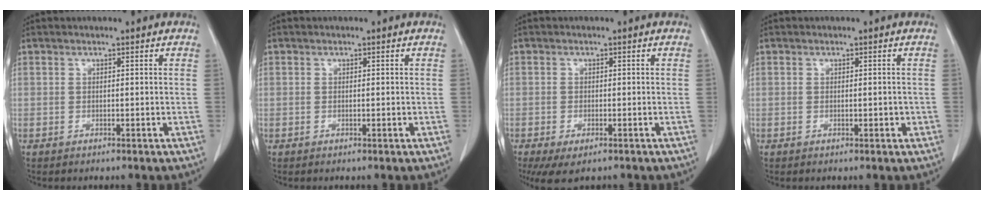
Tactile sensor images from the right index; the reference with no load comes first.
{"total": 0.0}
{"total": 5.1, "force": [-3.2, 1.9, 3.4], "torque": [-0.058, -0.013, -0.050]}
{"total": 1.1, "force": [-0.2, 0.5, 1.0], "torque": [-0.016, 0.000, 0.002]}